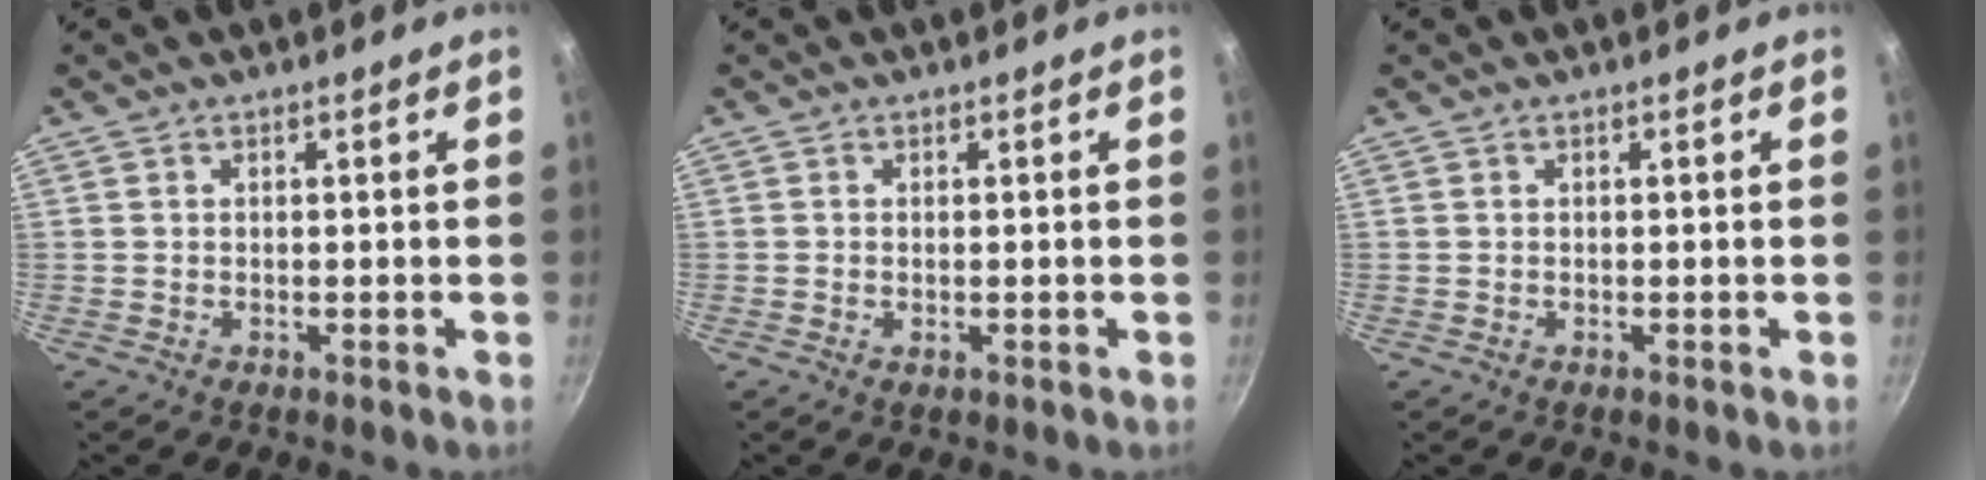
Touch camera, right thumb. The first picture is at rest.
{"total": 0.6, "force": [-0.1, 0.2, 0.5], "torque": [-0.009, 0.000, -0.002]}
{"total": 0.0}